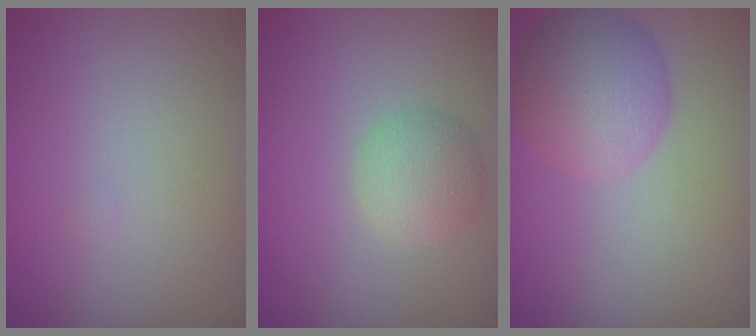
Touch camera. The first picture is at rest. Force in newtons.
{"total": 2.9, "press": 2.9, "slide": 0.1}
{"total": 5.4, "press": 5.4, "slide": 0.3}